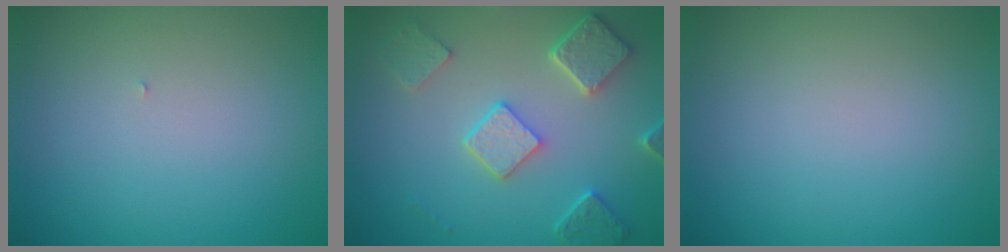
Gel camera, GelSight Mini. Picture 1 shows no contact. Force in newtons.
{"total": 4.9, "press": 3.8, "slide": 3.2}
{"total": 0.0}